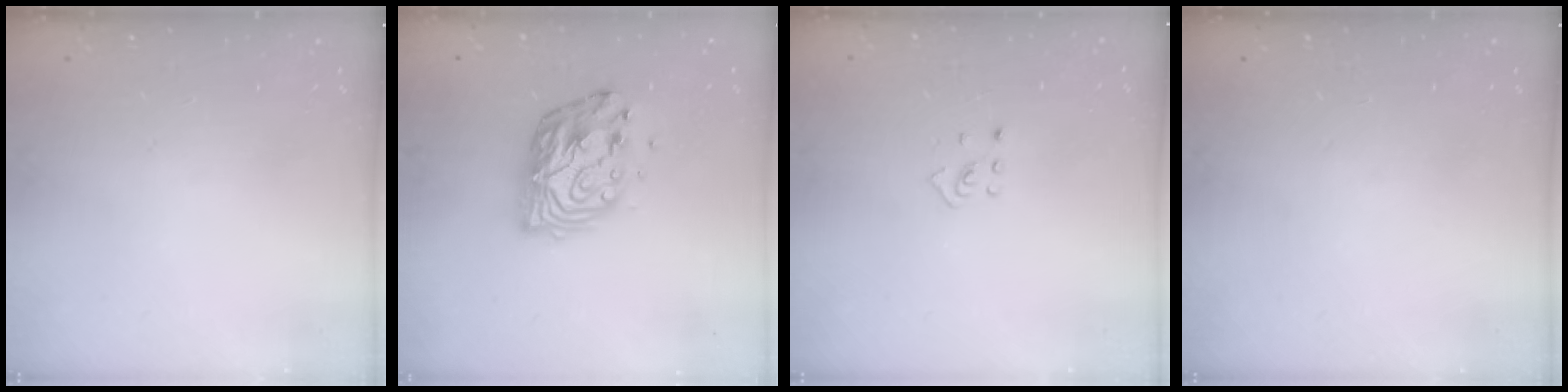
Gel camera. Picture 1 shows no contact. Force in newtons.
{"total": 11.7, "press": 11.7, "slide": 0.8}
{"total": 2.5, "press": 2.4, "slide": 0.8}
{"total": 0.0}